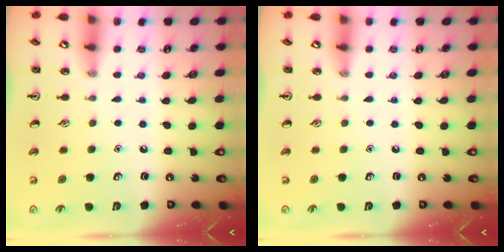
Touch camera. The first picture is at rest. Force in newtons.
{"total": 0.0}